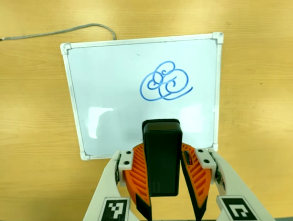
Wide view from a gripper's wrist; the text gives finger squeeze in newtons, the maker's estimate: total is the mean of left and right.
{"total": 8.8, "left": 7.3, "right": 10.3}